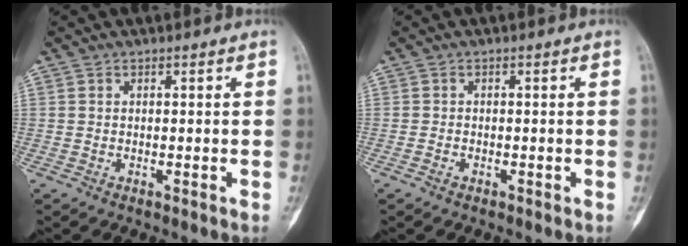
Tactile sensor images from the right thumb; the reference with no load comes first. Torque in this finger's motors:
{"motor_torque": [-0.51, -0.42, 0.00, 0.06, -0.04]}